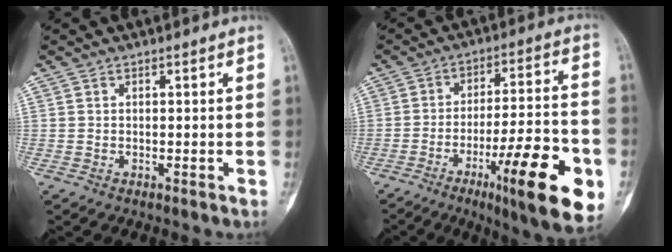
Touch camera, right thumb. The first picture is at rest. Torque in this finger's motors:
{"motor_torque": [0.62, 1.04, 1.25, -0.73, 0.13]}